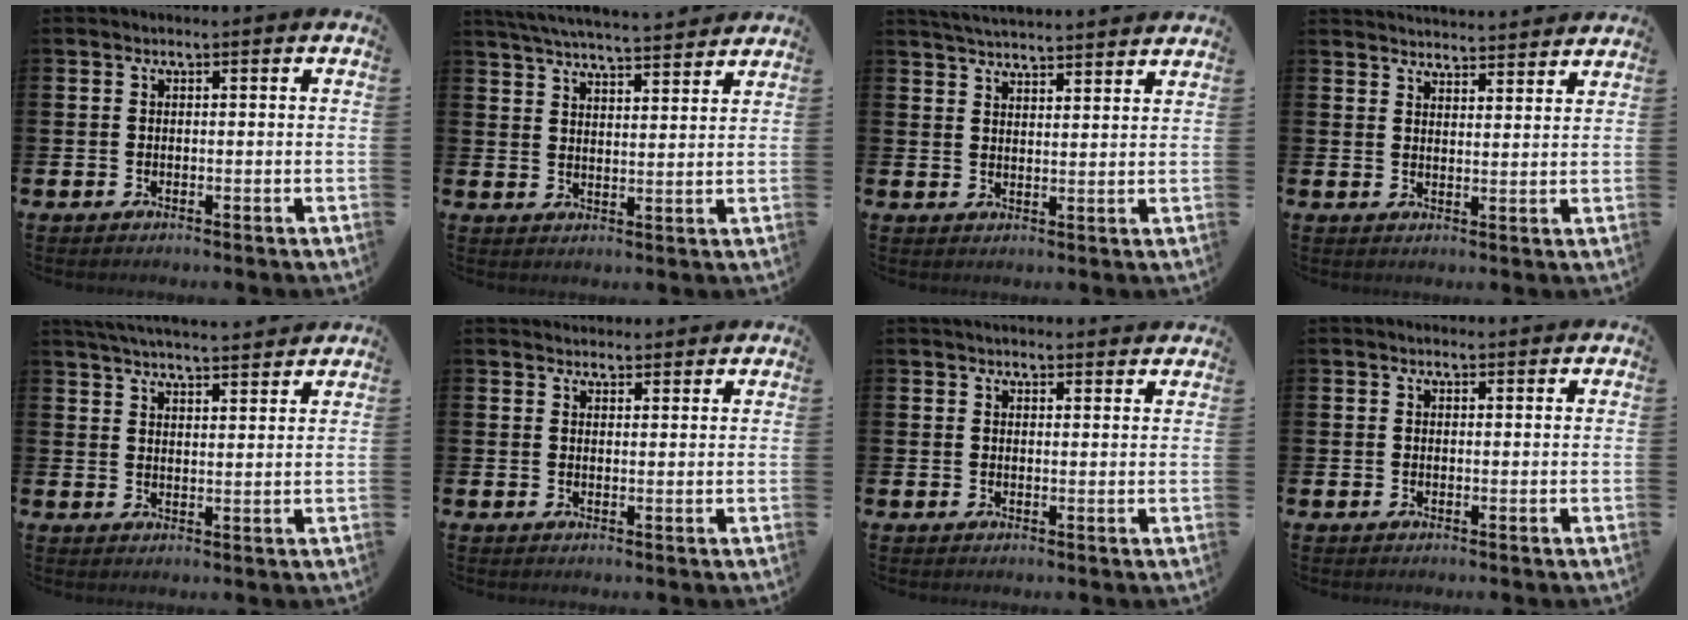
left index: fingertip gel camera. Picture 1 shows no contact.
{"total": 5.8, "force": [5.7, 0.2, 1.2], "torque": [-0.038, -0.035, 0.100]}
{"total": 4.4, "force": [4.4, -0.2, 0.2], "torque": [-0.023, -0.024, 0.081]}
{"total": 4.0, "force": [4.0, 0.1, -0.3], "torque": [-0.004, -0.029, 0.073]}
{"total": 4.8, "force": [4.8, 0.1, 0.6], "torque": [-0.022, -0.026, 0.086]}
{"total": 2.7, "force": [2.6, 0.6, -0.2], "torque": [0.006, -0.014, 0.047]}
{"total": 2.6, "force": [2.6, 0.5, 0.2], "torque": [0.000, -0.014, 0.045]}
{"total": 1.1, "force": [1.0, 0.3, 0.2], "torque": [0.005, -0.001, 0.017]}